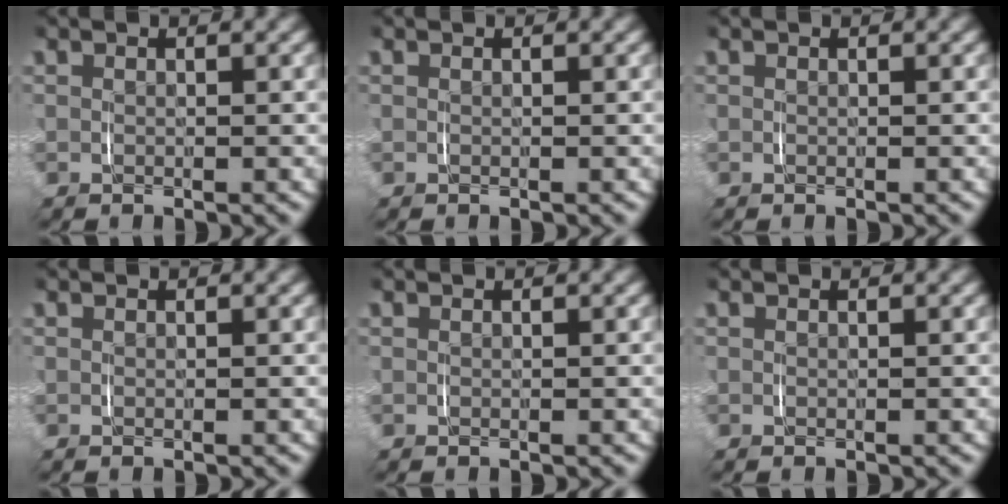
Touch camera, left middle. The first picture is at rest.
{"total": 0.0}
{"total": 0.0}
{"total": 0.0}
{"total": 0.0}
{"total": 0.0}